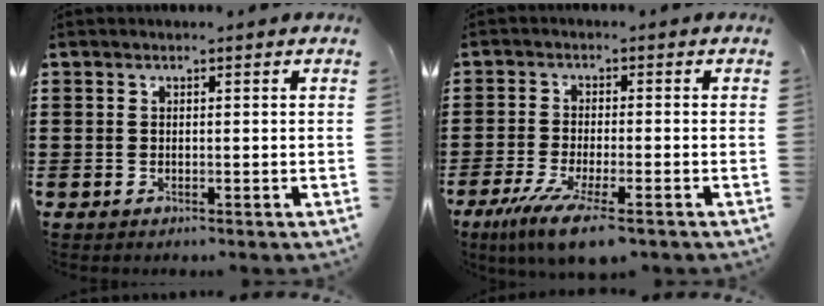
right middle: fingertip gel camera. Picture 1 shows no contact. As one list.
[{"total": 7.0, "force": [-4.9, 0.9, 5.0], "torque": [-0.106, -0.020, -0.089]}]